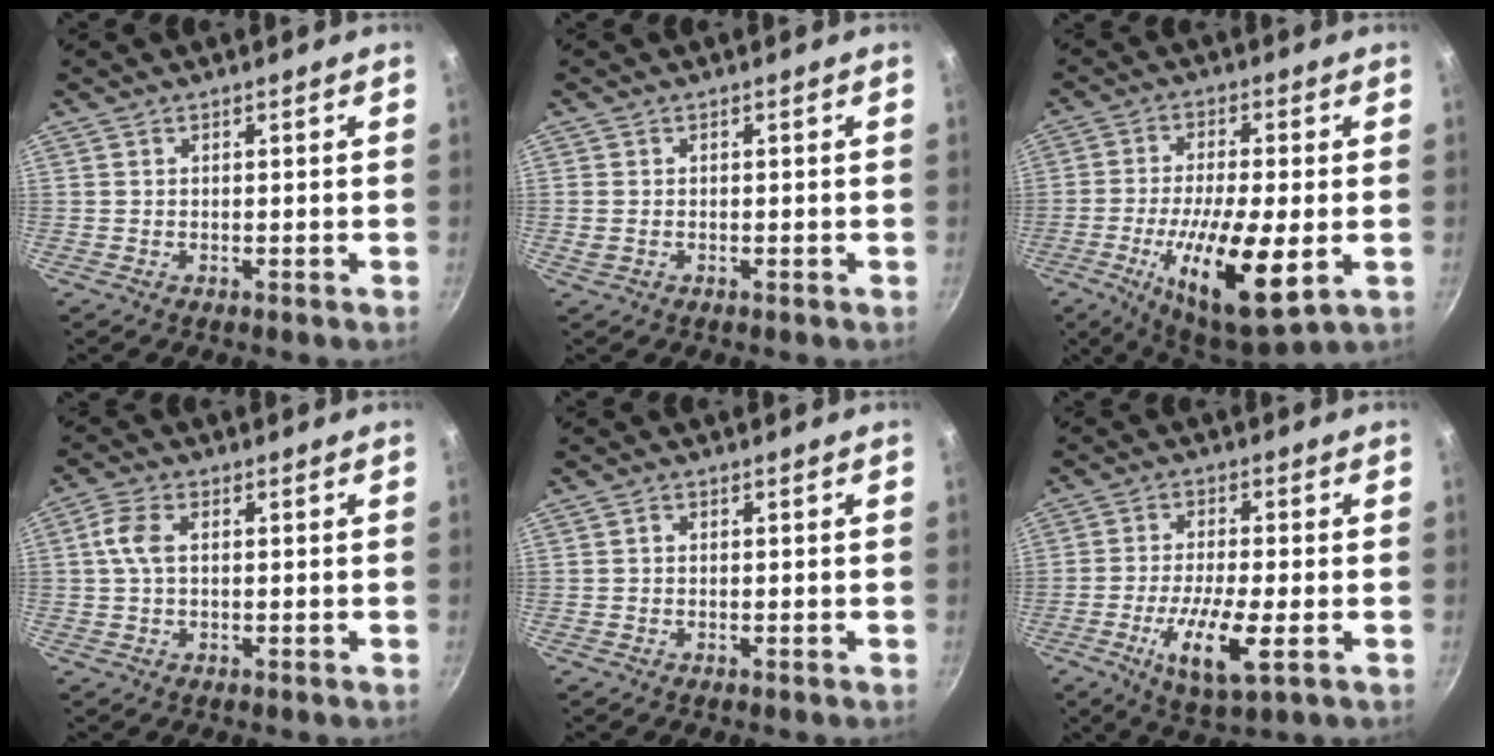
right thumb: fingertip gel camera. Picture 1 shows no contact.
{"total": 1.5, "force": [-0.2, 1.1, 0.9], "torque": [-0.018, -0.001, -0.003]}
{"total": 17.5, "force": [-4.3, 5.2, 16.1], "torque": [-0.281, 0.004, -0.073]}
{"total": 4.5, "force": [0.6, 2.6, 3.6], "torque": [-0.080, 0.011, 0.006]}
{"total": 0.5, "force": [-0.1, 0.4, 0.2], "torque": [-0.004, 0.004, -0.001]}
{"total": 10.7, "force": [-3.2, 2.8, 9.8], "torque": [-0.188, 0.000, -0.060]}